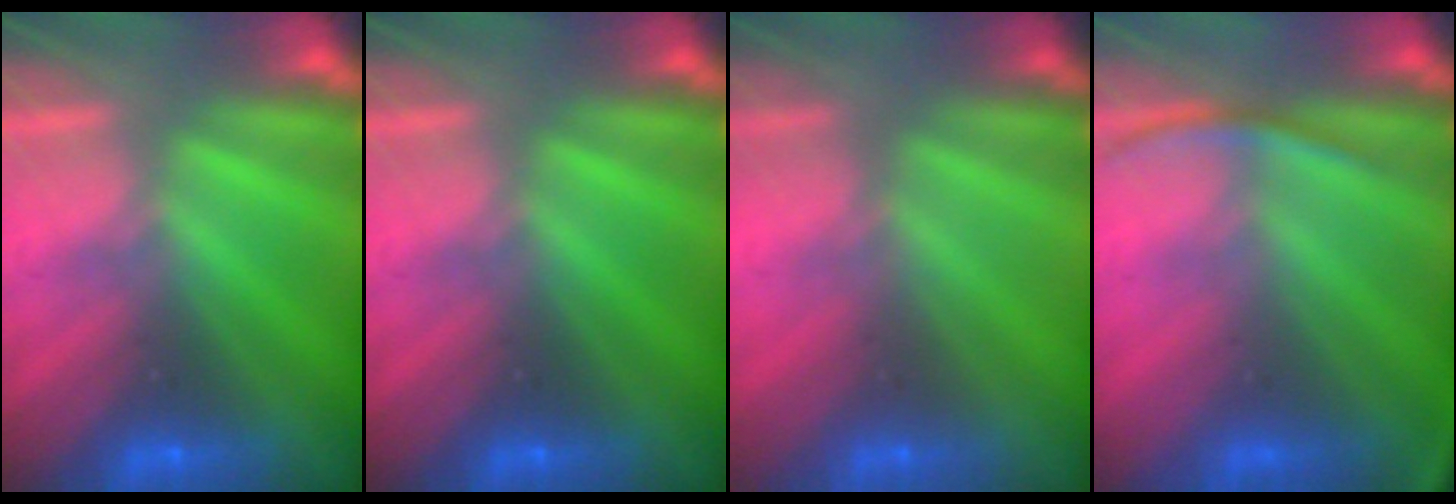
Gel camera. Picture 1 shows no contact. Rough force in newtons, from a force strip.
{"total": 0.0}
{"total": 2.9}
{"total": 2.8}